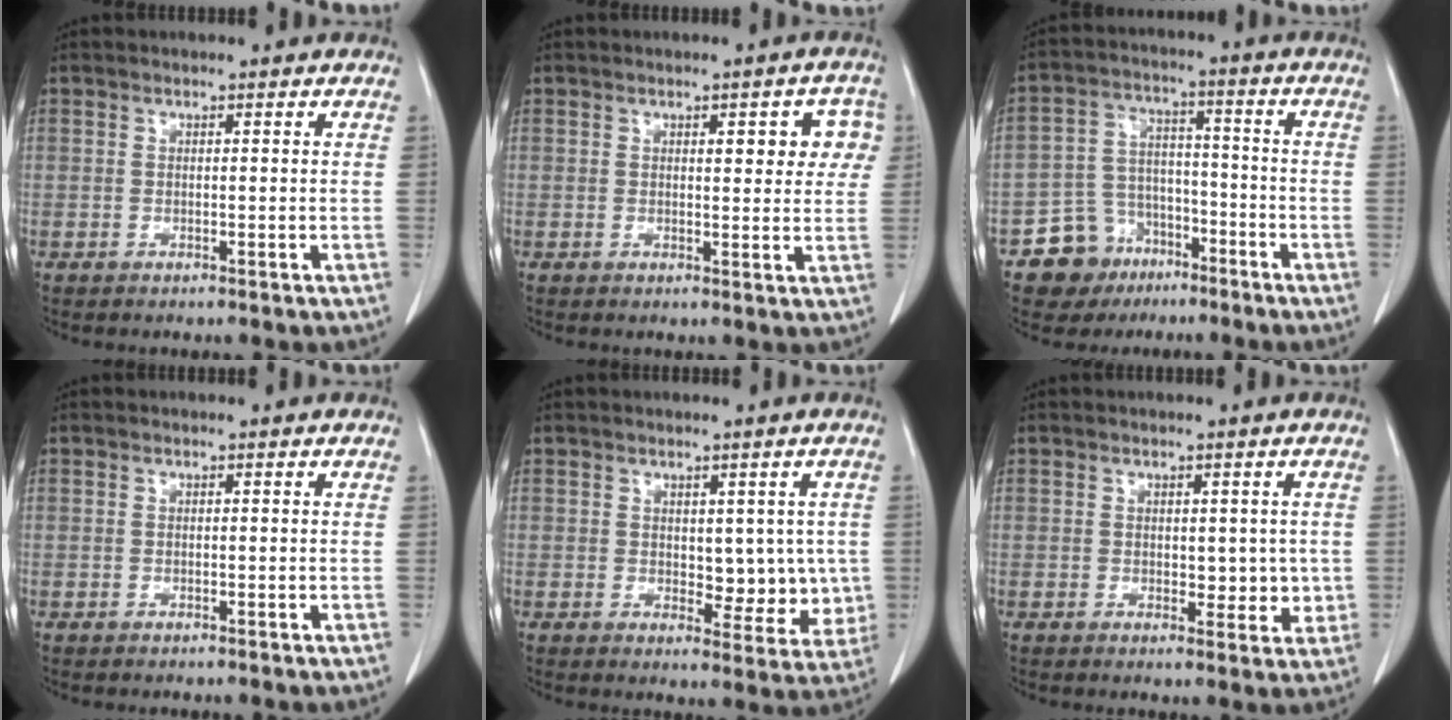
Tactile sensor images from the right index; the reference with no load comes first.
{"total": 6.1, "force": [2.0, 2.3, 5.3], "torque": [-0.049, 0.013, 0.021]}
{"total": 8.5, "force": [-5.1, 6.7, 1.3], "torque": [-0.019, 0.028, -0.078]}
{"total": 0.0}
{"total": 6.7, "force": [0.4, 3.8, 5.5], "torque": [-0.046, -0.002, 0.015]}
{"total": 4.0, "force": [0.2, 2.4, 3.1], "torque": [-0.026, -0.005, 0.008]}